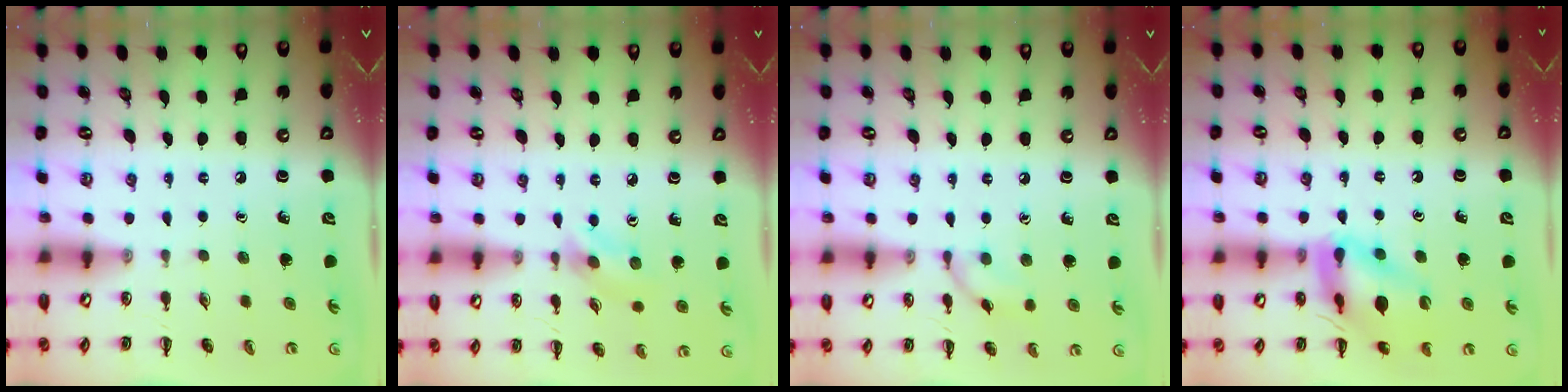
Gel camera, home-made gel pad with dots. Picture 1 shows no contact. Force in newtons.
{"total": 2.9, "press": 2.9, "slide": 0.7}
{"total": 6.7, "press": 6.6, "slide": 0.5}
{"total": 13.2, "press": 13.1, "slide": 1.7}